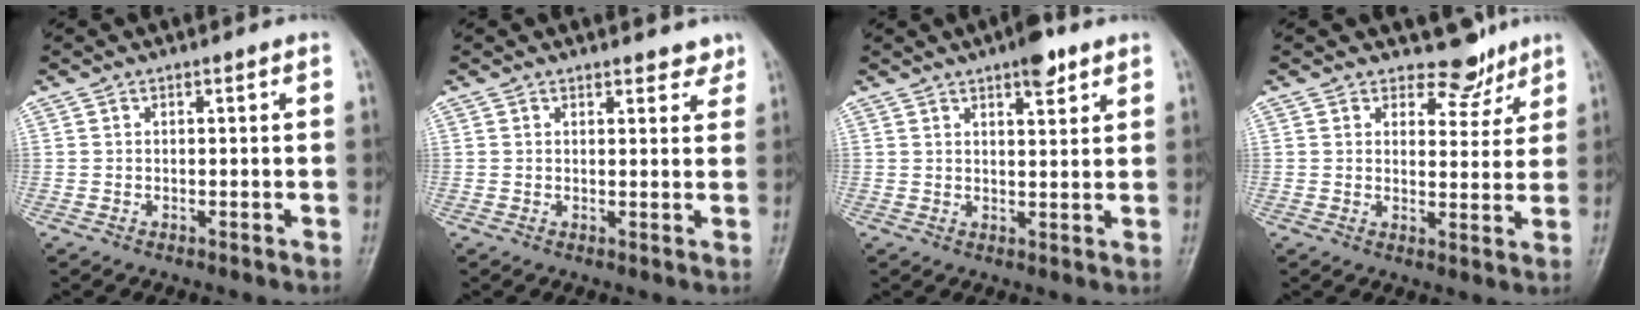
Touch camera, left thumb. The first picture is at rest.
{"total": 3.5, "force": [3.0, 1.5, 1.0], "torque": [0.014, -0.015, 0.030]}
{"total": 5.3, "force": [3.5, 1.8, 3.6], "torque": [-0.040, -0.016, 0.047]}
{"total": 5.3, "force": [4.5, 2.8, 0.6], "torque": [0.020, -0.037, 0.063]}